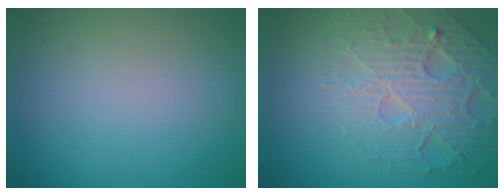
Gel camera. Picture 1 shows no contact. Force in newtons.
{"total": 7.3, "press": 5.3, "slide": 5.1}